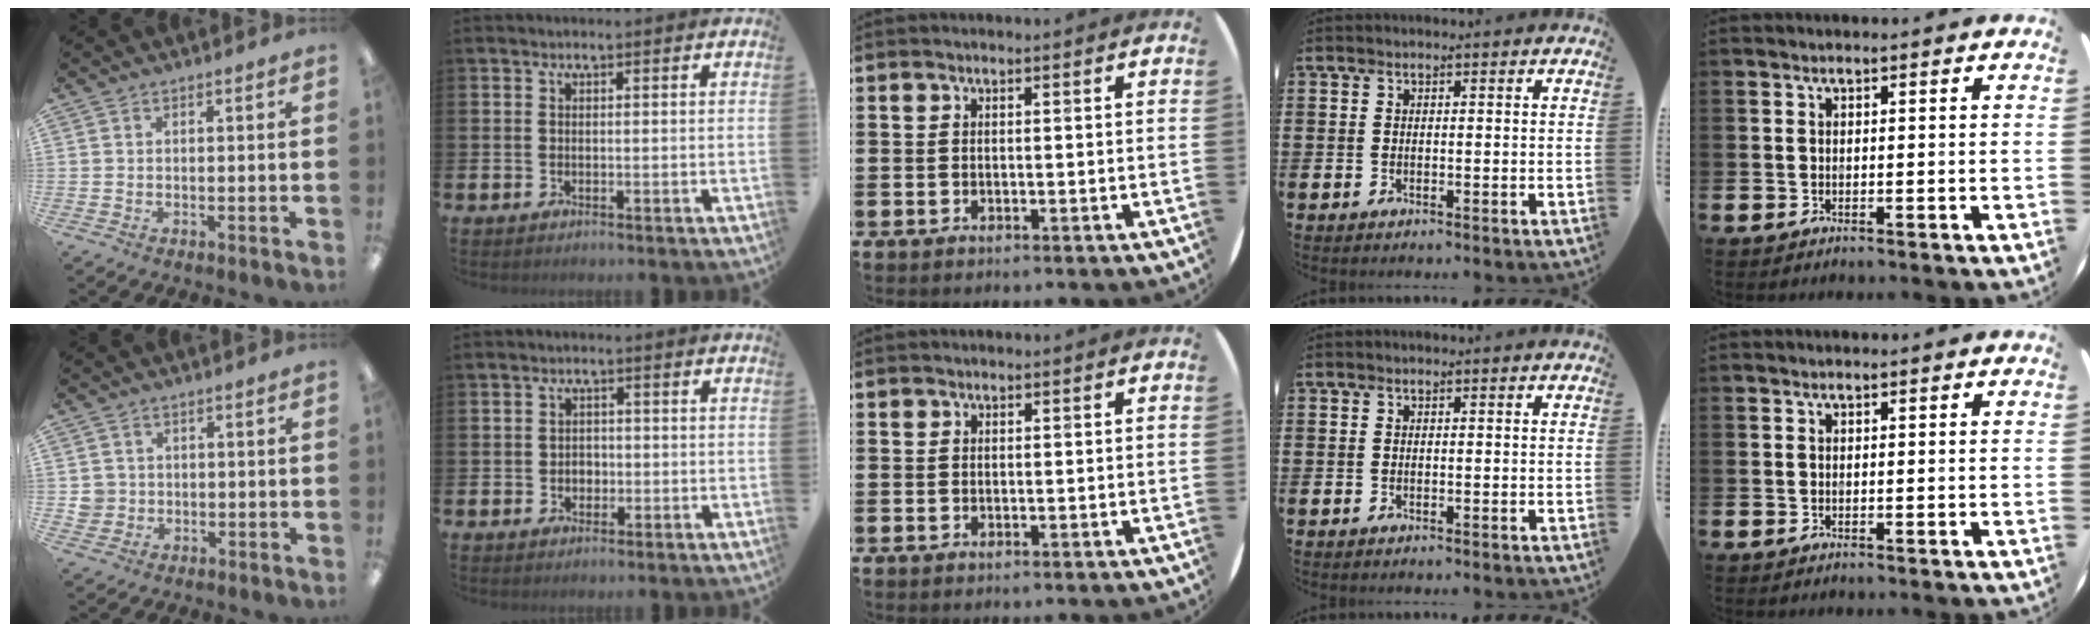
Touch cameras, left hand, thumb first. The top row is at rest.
{"thumb": {"total": 3.5, "force": [0.1, 3.5, 0.5], "torque": [-0.007, 0.005, -0.001]}, "index": {"total": 1.9, "force": [-0.3, 1.7, 0.8], "torque": [-0.010, 0.005, -0.012]}}